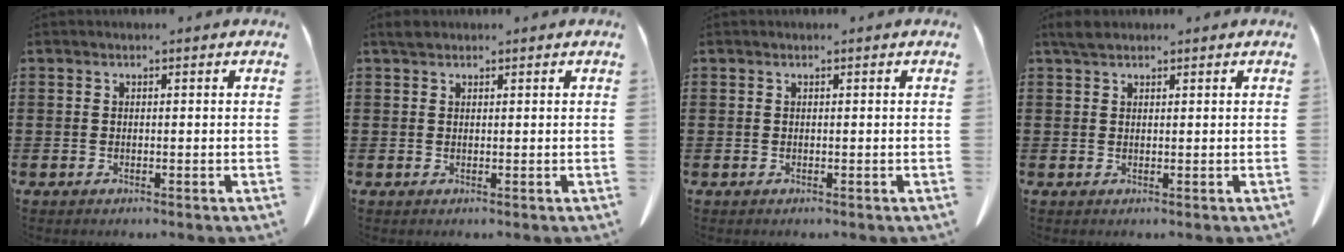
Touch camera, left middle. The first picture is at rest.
{"total": 1.3, "force": [1.0, 0.7, 0.3], "torque": [-0.010, 0.003, 0.020]}
{"total": 0.0}
{"total": 2.0, "force": [1.6, 0.8, 0.9], "torque": [-0.022, 0.005, 0.030]}